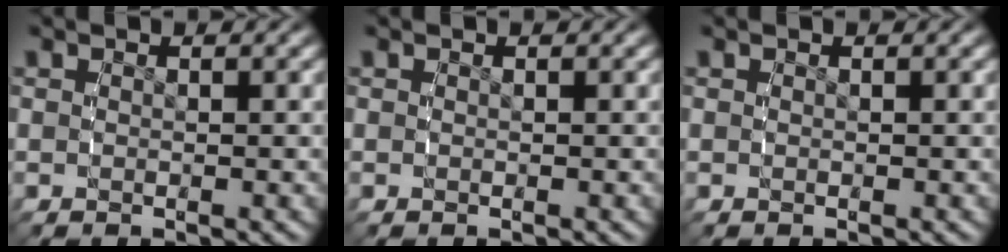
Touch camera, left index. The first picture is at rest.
{"total": 0.0}
{"total": 0.0}